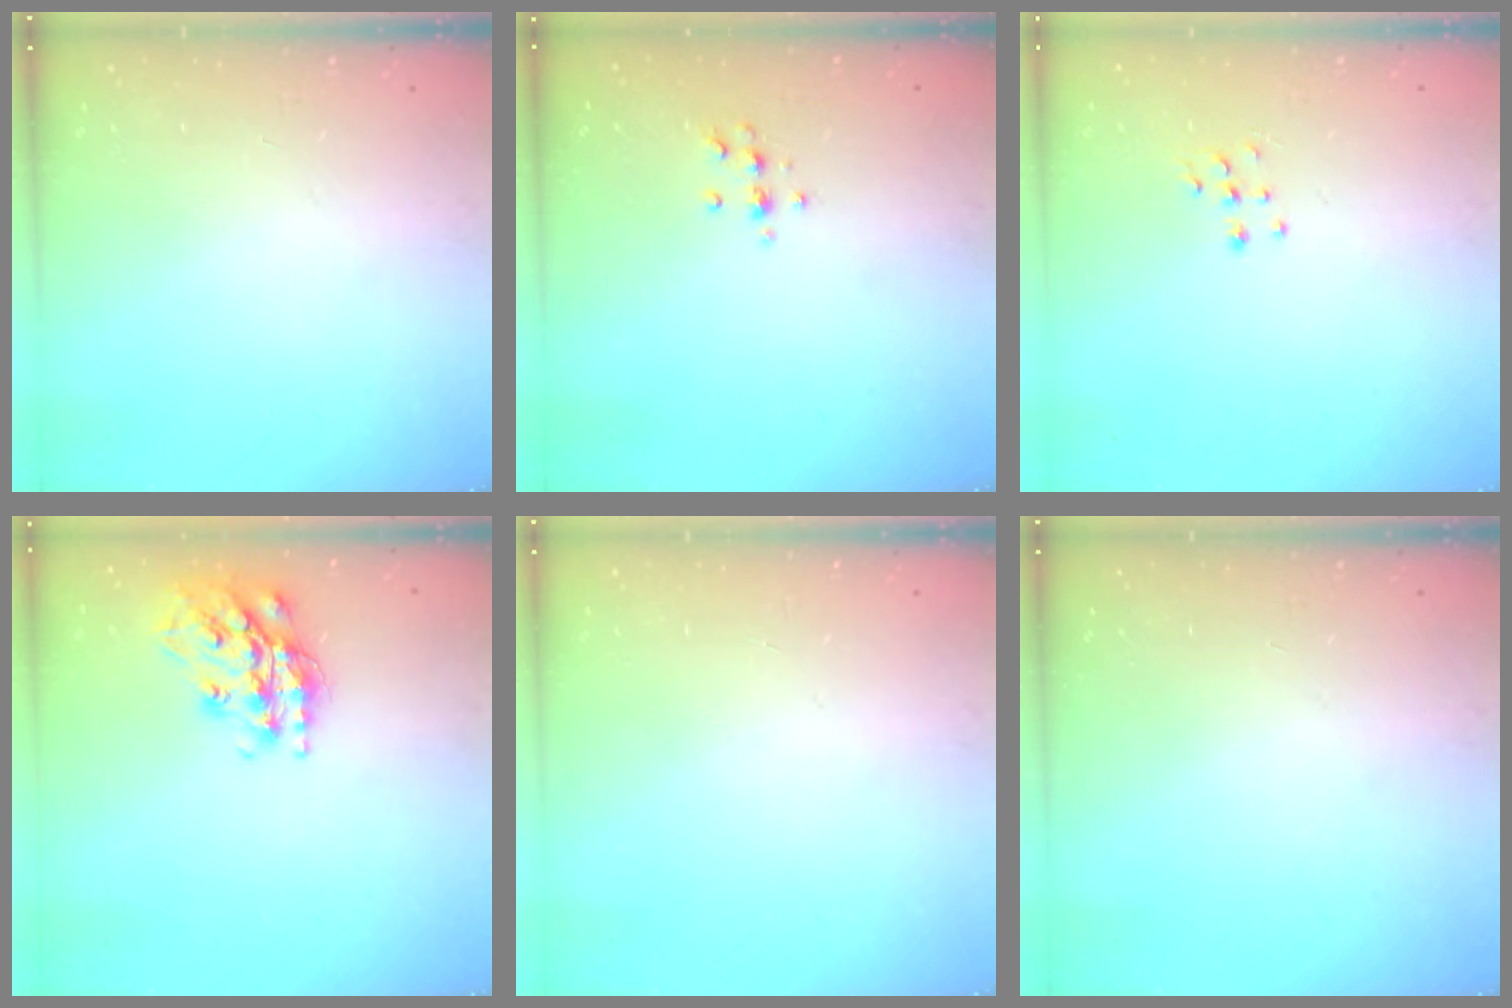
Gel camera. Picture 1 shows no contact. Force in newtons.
{"total": 4.9, "press": 4.8, "slide": 1.2}
{"total": 5.2, "press": 5.2, "slide": 0.3}
{"total": 17.8, "press": 17.8, "slide": 1.3}
{"total": 0.0}
{"total": 0.0}